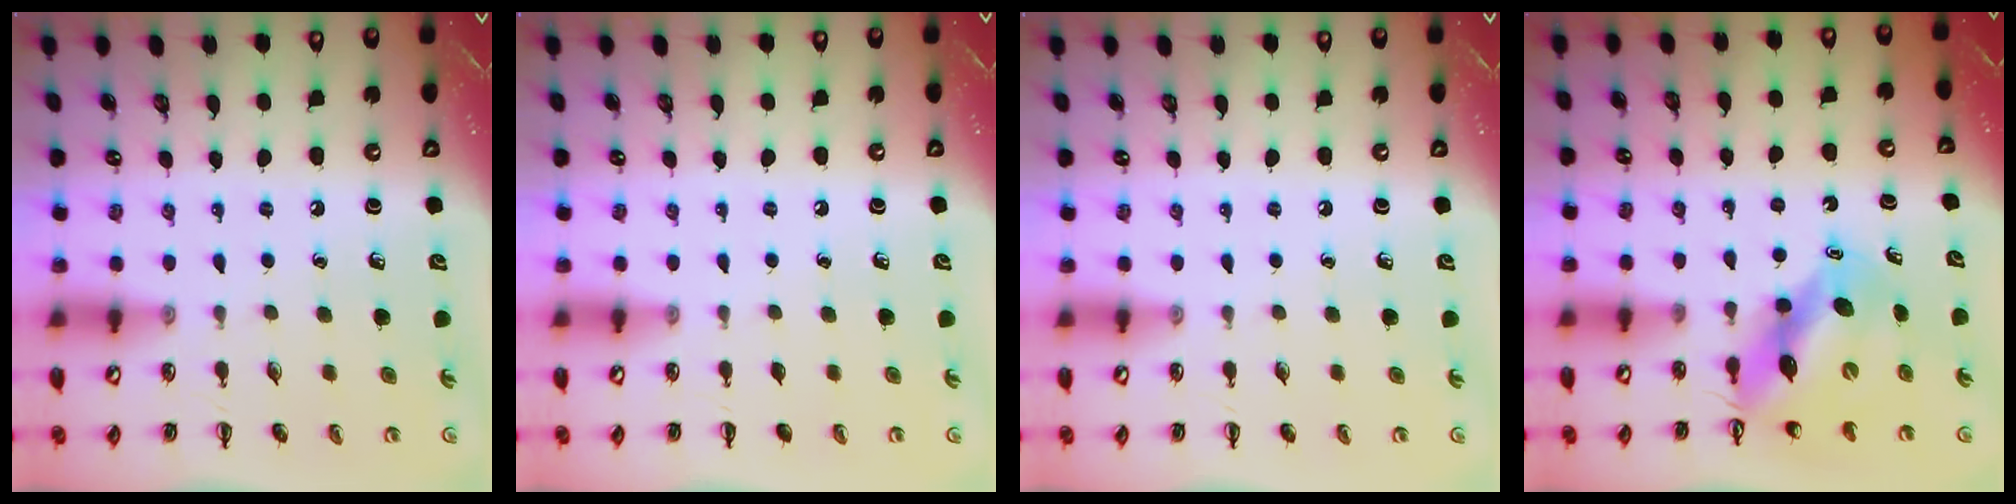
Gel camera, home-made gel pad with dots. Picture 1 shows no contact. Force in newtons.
{"total": 0.0}
{"total": 0.0}
{"total": 11.0, "press": 10.4, "slide": 3.4}